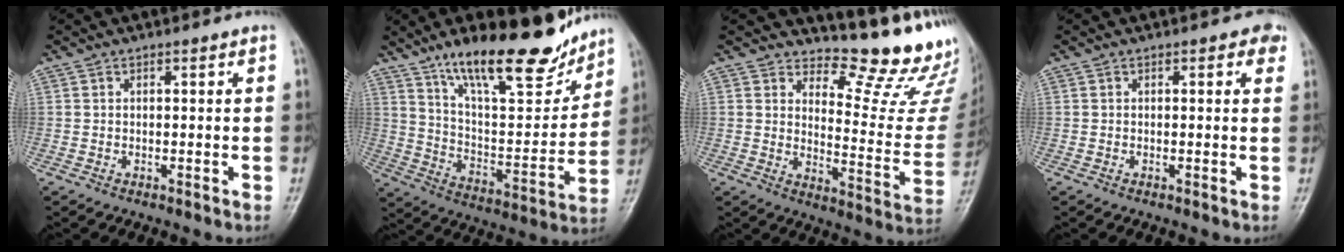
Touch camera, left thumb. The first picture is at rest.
{"total": 21.9, "force": [15.6, 6.9, 13.7], "torque": [-0.170, -0.083, 0.261]}
{"total": 16.6, "force": [15.2, 3.6, 5.5], "torque": [-0.029, -0.178, 0.184]}
{"total": 2.0, "force": [1.0, 1.2, 1.3], "torque": [0.004, 0.000, 0.005]}